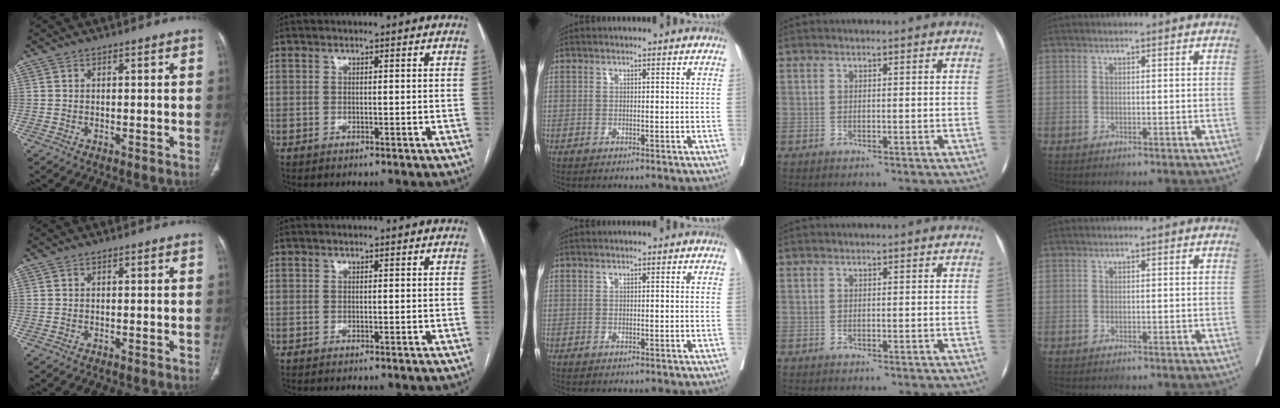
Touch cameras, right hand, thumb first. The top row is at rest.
{}